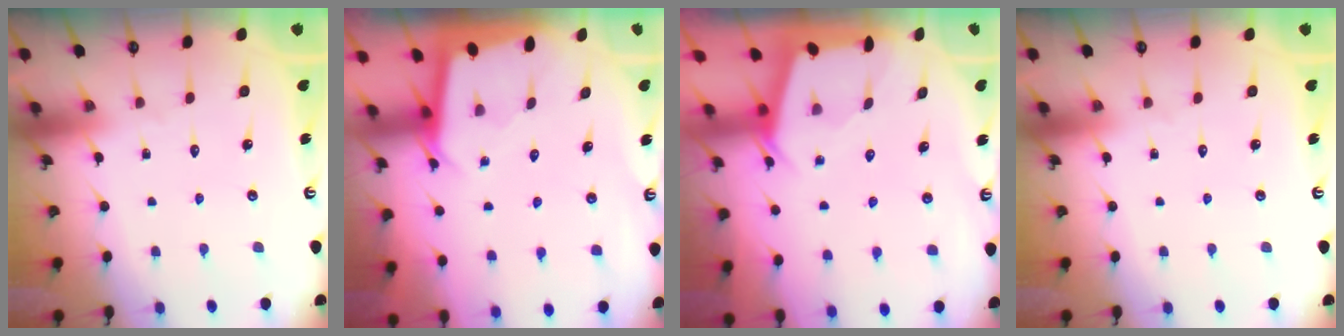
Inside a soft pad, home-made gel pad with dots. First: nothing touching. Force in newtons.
{"total": 1.9, "press": 1.9, "slide": 0.1}
{"total": 2.0, "press": 2.0, "slide": 0.3}
{"total": 0.0}